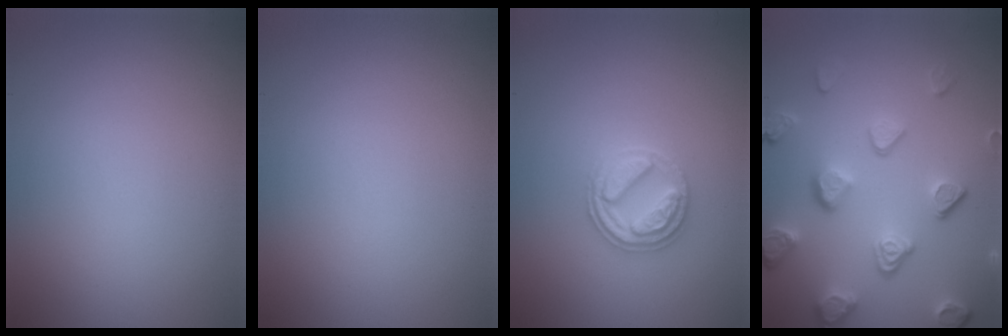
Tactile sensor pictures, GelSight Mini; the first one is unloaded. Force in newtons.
{"total": 0.0}
{"total": 2.9, "press": 2.8, "slide": 0.4}
{"total": 5.3, "press": 4.1, "slide": 3.4}